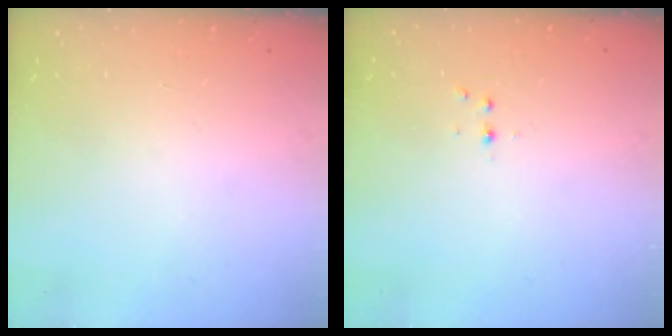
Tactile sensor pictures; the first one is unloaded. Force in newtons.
{"total": 3.0, "press": 2.6, "slide": 1.5}